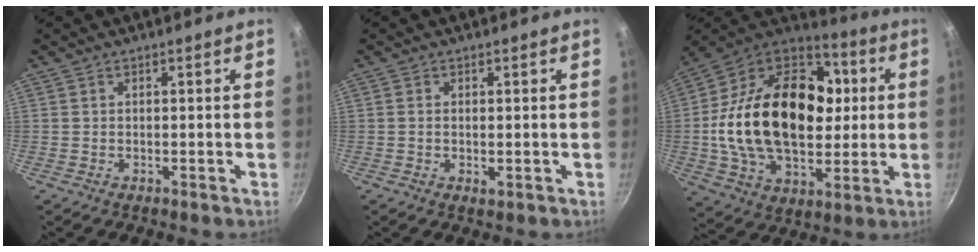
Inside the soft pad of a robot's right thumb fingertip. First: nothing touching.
{"total": 1.4, "force": [-0.1, 0.6, 1.2], "torque": [-0.021, -0.003, -0.001]}
{"total": 30.9, "force": [2.0, 20.4, 23.1], "torque": [-0.382, 0.030, 0.030]}